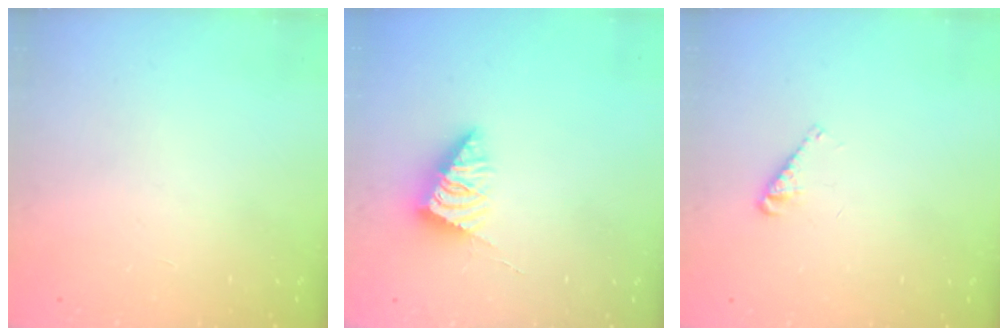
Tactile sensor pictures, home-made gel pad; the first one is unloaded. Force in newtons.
{"total": 4.2, "press": 4.2, "slide": 0.3}
{"total": 2.7, "press": 2.7, "slide": 0.4}